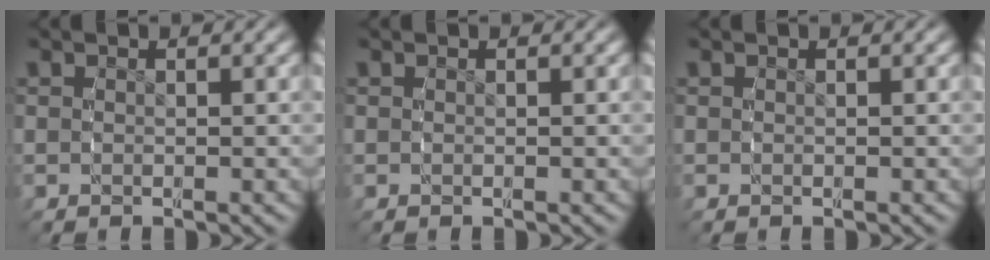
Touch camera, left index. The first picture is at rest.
{"total": 0.0}
{"total": 0.0}